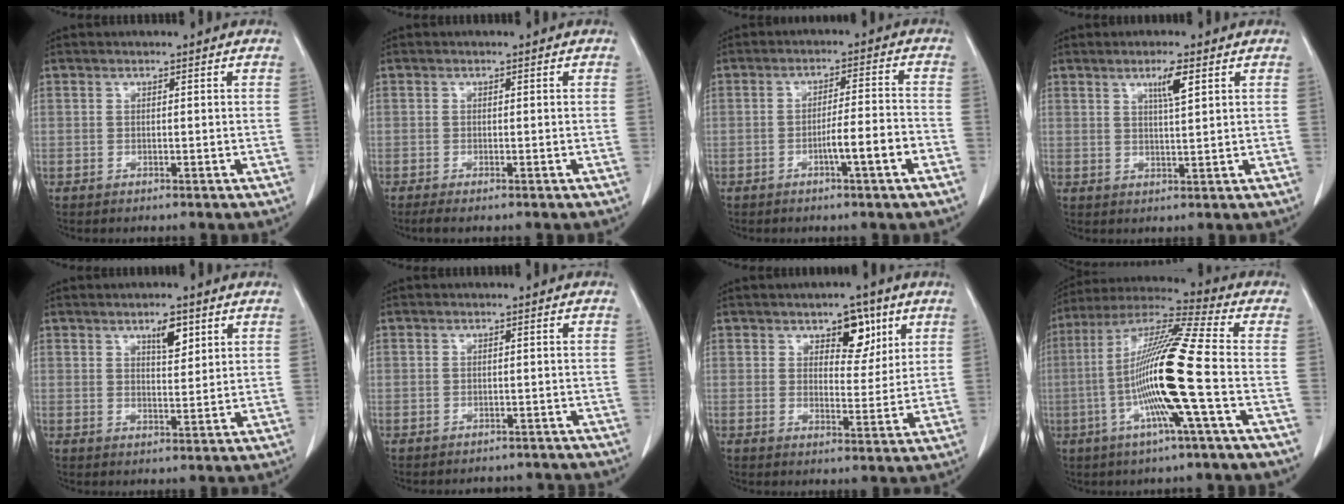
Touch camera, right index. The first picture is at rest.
{"total": 1.4, "force": [-1.0, 0.1, 1.0], "torque": [-0.021, -0.006, -0.020]}
{"total": 6.2, "force": [-2.6, -0.1, 5.6], "torque": [-0.082, 0.008, -0.039]}
{"total": 3.6, "force": [1.8, 0.2, 3.1], "torque": [-0.054, -0.003, 0.032]}
{"total": 3.8, "force": [2.2, 1.3, 2.8], "torque": [-0.045, -0.003, 0.037]}
{"total": 5.6, "force": [-4.9, 2.7, 0.1], "torque": [0.004, 0.010, -0.051]}
{"total": 5.9, "force": [3.2, 3.1, 3.8], "torque": [-0.046, 0.003, 0.047]}
{"total": 16.7, "force": [-3.4, -1.1, 16.3], "torque": [-0.313, -0.001, -0.078]}